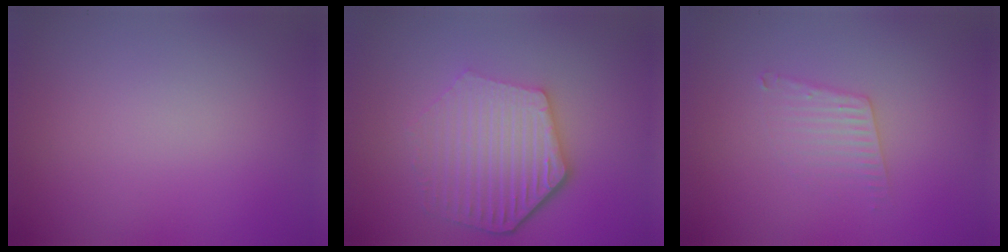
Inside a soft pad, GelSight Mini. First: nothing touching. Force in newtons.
{"total": 6.0, "press": 4.5, "slide": 3.9}
{"total": 2.0, "press": 2.0, "slide": 0.1}